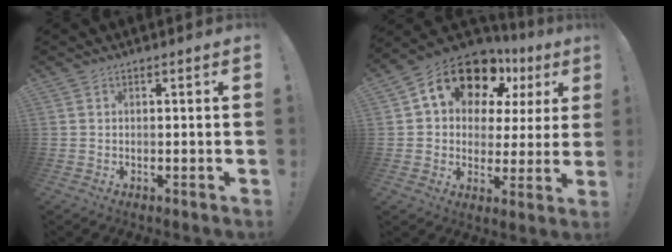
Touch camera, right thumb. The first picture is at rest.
{"total": 16.3, "force": [9.9, 9.7, 8.5], "torque": [-0.133, -0.060, 0.177]}